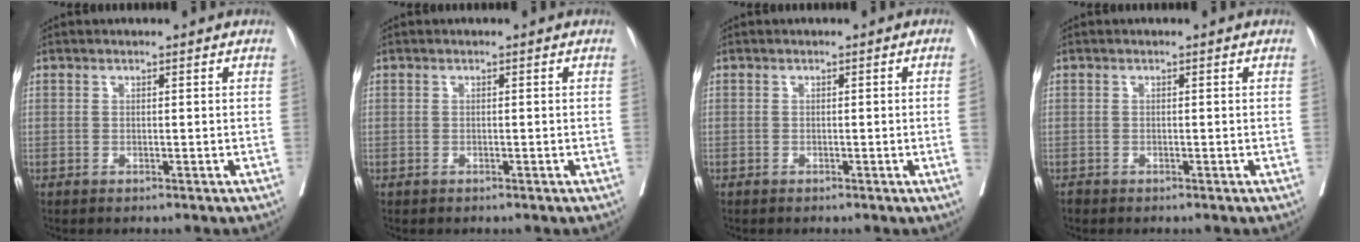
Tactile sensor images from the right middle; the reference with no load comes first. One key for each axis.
{"total": 0.0}
{"total": 1.5, "fx": -0.3, "fy": -0.4, "fz": 1.4, "tx": -0.016, "ty": -0.001, "tz": -0.003}
{"total": 0.0}